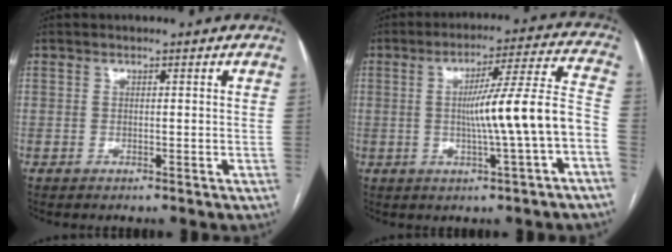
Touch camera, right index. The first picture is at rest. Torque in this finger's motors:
{"motor_torque": [0.98, -0.26, 0.58, 0.16]}